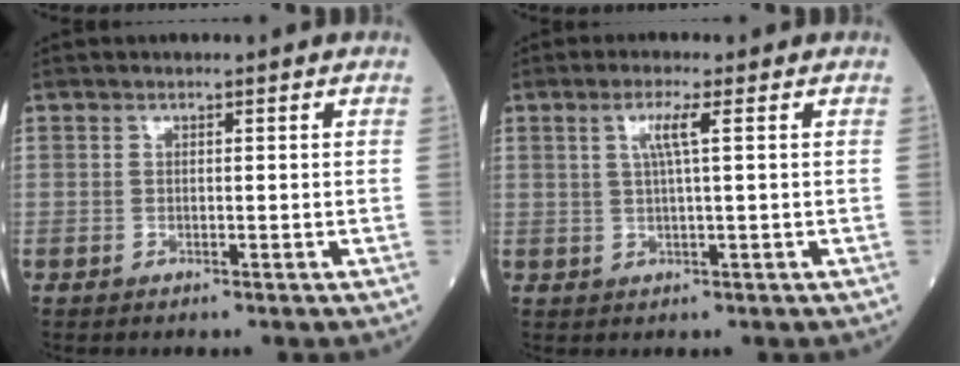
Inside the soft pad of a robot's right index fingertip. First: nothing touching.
{"total": 3.2, "force": [1.0, -0.3, 3.0], "torque": [-0.062, 0.003, 0.019]}